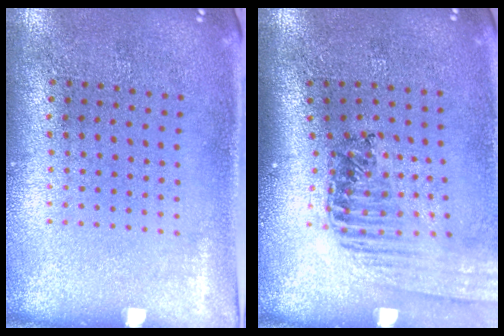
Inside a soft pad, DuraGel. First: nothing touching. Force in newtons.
{"total": 1.5, "press": 1.5, "slide": 0.2}